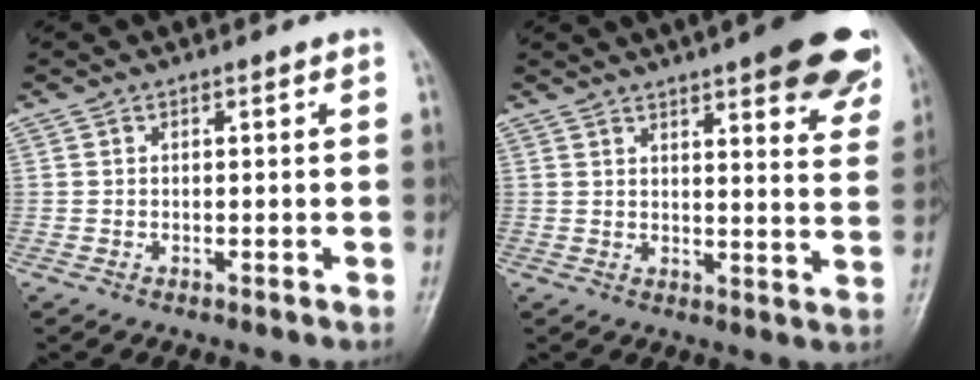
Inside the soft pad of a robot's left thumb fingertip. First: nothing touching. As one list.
[{"total": 19.0, "force": [12.6, 4.6, 13.5], "torque": [-0.140, -0.040, 0.145]}]